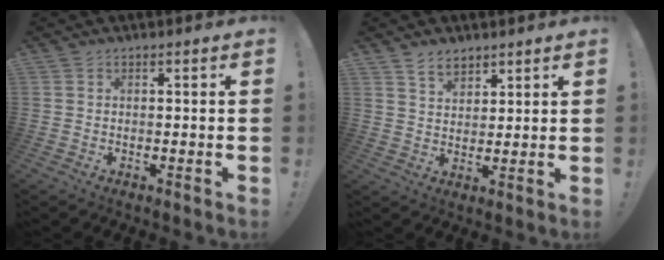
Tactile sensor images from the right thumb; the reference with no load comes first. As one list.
[{"total": 5.7, "force": [4.4, 3.1, 1.8], "torque": [-0.031, -0.023, 0.084]}]